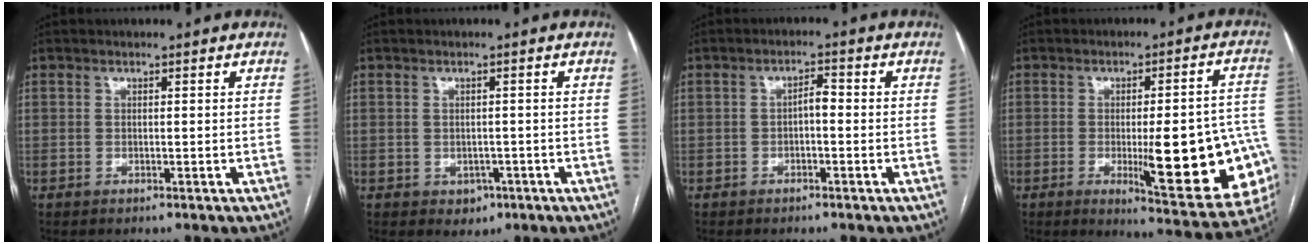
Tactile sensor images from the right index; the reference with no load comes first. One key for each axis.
{"total": 2.4, "fx": -1.0, "fy": 1.9, "fz": 1.0, "tx": -0.006, "ty": 0.003, "tz": -0.005}
{"total": 2.2, "fx": -0.4, "fy": 0.8, "fz": 2.0, "tx": -0.030, "ty": 0.008, "tz": -0.008}
{"total": 19.5, "fx": -4.4, "fy": 3.8, "fz": 18.6, "tx": -0.153, "ty": 0.013, "tz": -0.036}